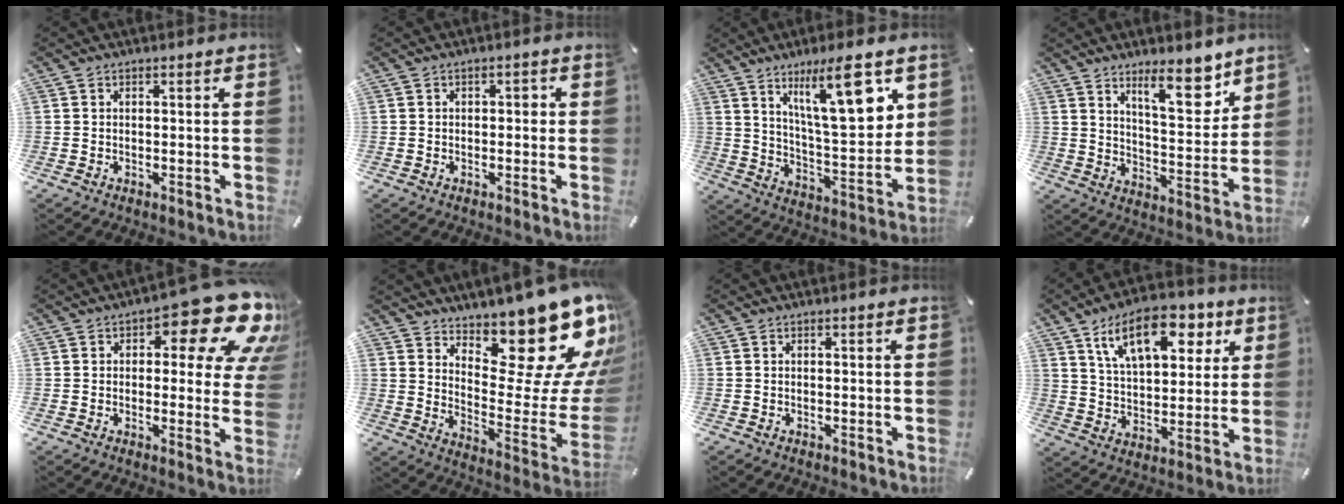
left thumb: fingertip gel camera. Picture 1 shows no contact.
{"total": 1.4, "force": [0.0, 0.8, 1.1], "torque": [-0.022, 0.007, -0.002]}
{"total": 18.1, "force": [10.1, 5.1, 14.1], "torque": [-0.226, -0.045, 0.156]}
{"total": 13.0, "force": [9.0, 4.4, 8.3], "torque": [-0.103, -0.064, 0.148]}
{"total": 16.8, "force": [8.9, 6.7, 12.5], "torque": [-0.155, -0.064, 0.144]}
{"total": 21.9, "force": [16.0, 8.6, 12.2], "torque": [-0.124, -0.137, 0.255]}
{"total": 0.0}
{"total": 17.0, "force": [9.0, 9.0, 11.2], "torque": [-0.175, -0.022, 0.152]}